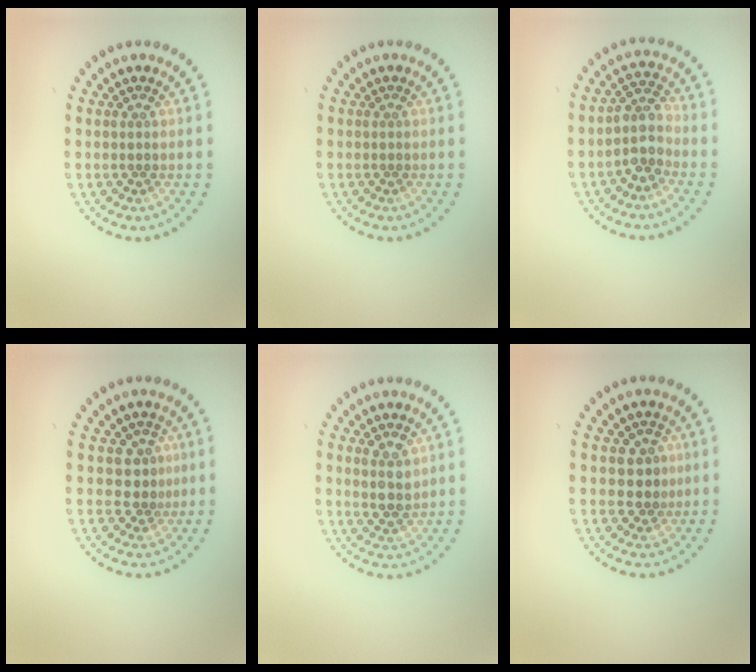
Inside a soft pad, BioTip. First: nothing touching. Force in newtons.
{"total": 0.0}
{"total": 3.0, "press": 2.4, "slide": 1.8}
{"total": 1.9, "press": 1.5, "slide": 1.3}
{"total": 2.2, "press": 2.1, "slide": 0.6}
{"total": 2.4, "press": 2.2, "slide": 0.9}